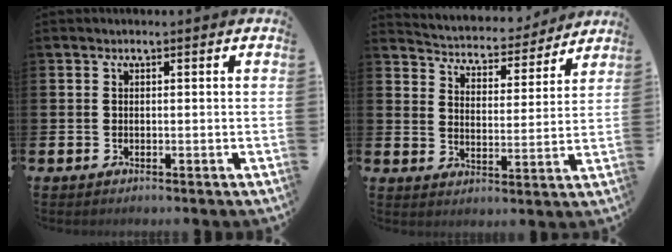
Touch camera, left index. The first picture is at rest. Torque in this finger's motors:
{"motor_torque": [1.00, -1.14, 0.35, 0.06]}